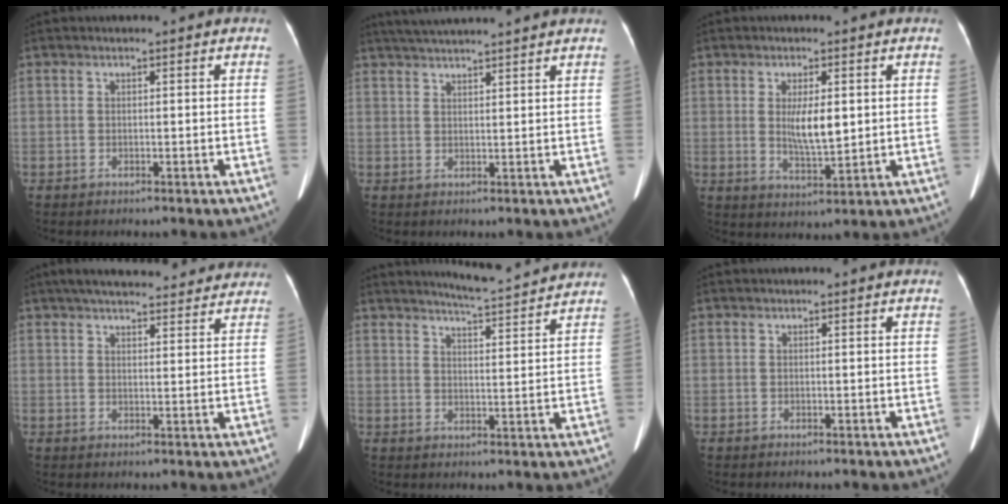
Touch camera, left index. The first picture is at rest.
{"total": 9.4, "force": [8.5, -0.6, 3.9], "torque": [-0.069, 0.031, 0.121]}
{"total": 5.7, "force": [0.8, 1.5, 5.4], "torque": [-0.098, -0.007, 0.020]}
{"total": 17.7, "force": [15.7, 4.2, 7.0], "torque": [-0.095, 0.037, 0.203]}
{"total": 8.8, "force": [8.5, -0.2, 2.5], "torque": [-0.052, 0.006, 0.114]}
{"total": 0.0}